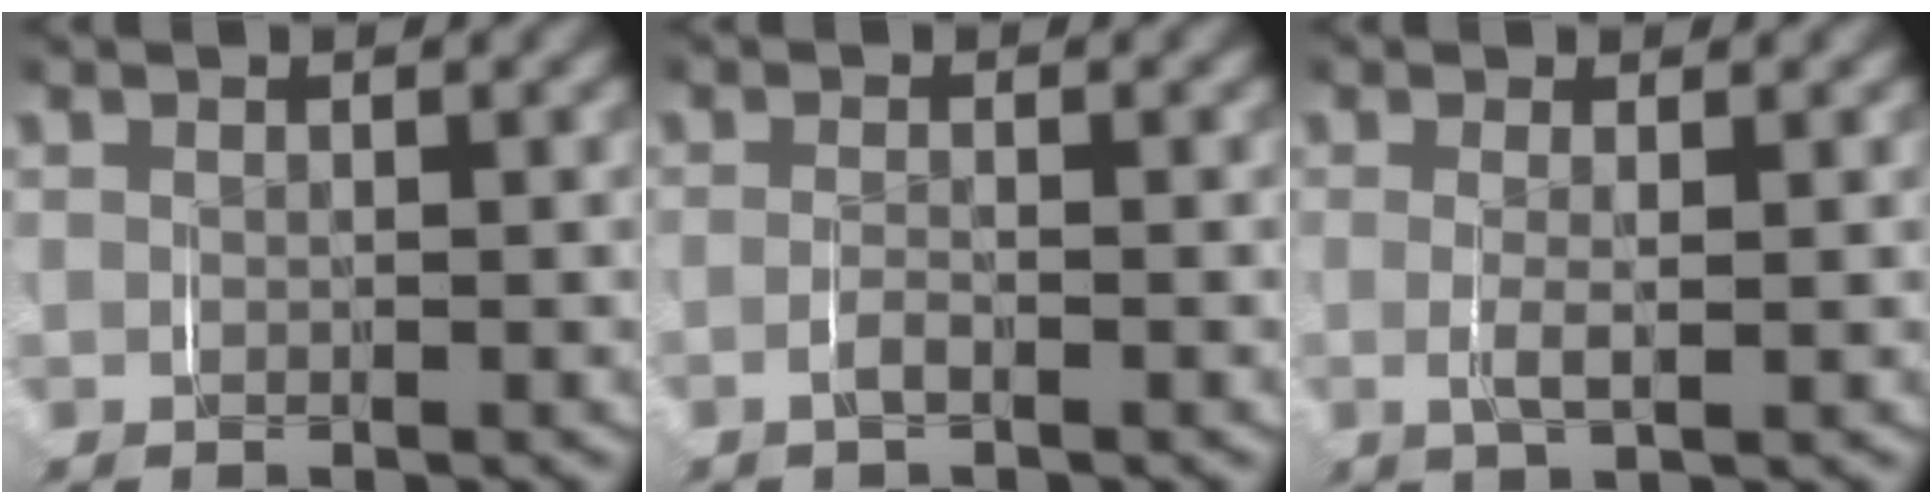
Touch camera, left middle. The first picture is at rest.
{"total": 1.1, "force": [-0.9, -0.2, 0.6], "torque": [-0.013, -0.005, -0.015]}
{"total": 1.7, "force": [-0.1, 0.0, 1.7], "torque": [-0.034, -0.006, 0.001]}